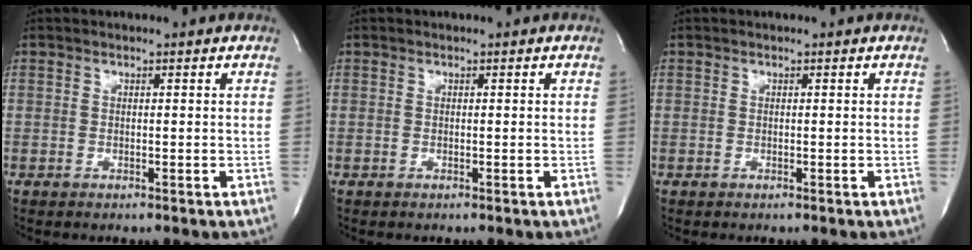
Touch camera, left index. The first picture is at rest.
{"total": 0.0}
{"total": 0.0}